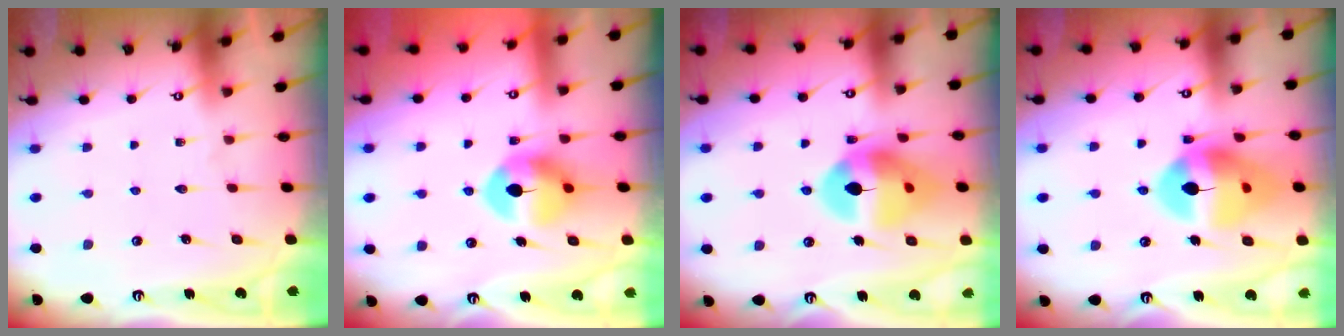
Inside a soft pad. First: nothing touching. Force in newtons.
{"total": 9.7, "press": 9.7, "slide": 0.5}
{"total": 14.2, "press": 14.1, "slide": 1.7}
{"total": 16.6, "press": 16.5, "slide": 1.9}